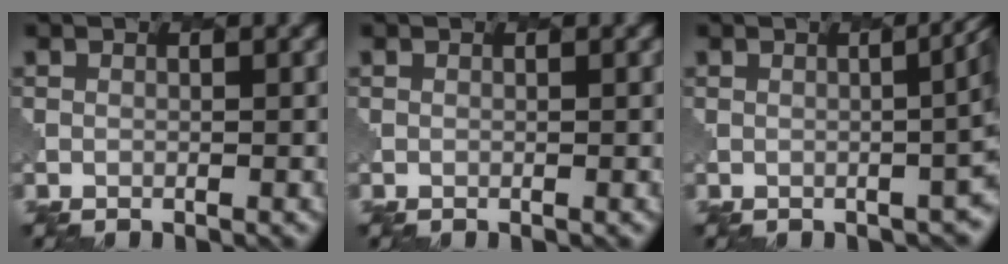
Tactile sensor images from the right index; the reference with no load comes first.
{"total": 0.0}
{"total": 6.7, "force": [-1.1, 3.0, 5.9], "torque": [-0.024, 0.001, -0.008]}